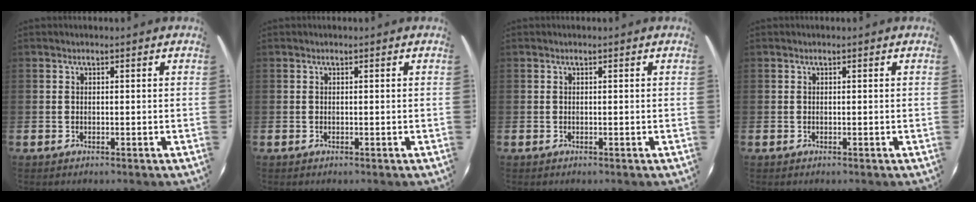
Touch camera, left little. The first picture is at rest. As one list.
[{"total": 0.0}, {"total": 0.0}, {"total": 0.0}]